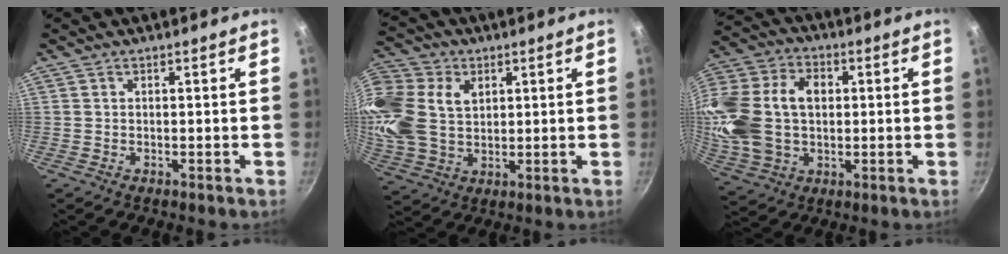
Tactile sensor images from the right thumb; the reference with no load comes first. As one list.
[{"total": 19.4, "force": [4.6, 14.3, 12.3], "torque": [-0.275, 0.010, 0.088]}, {"total": 21.0, "force": [1.8, 14.9, 14.7], "torque": [-0.281, 0.028, 0.033]}]